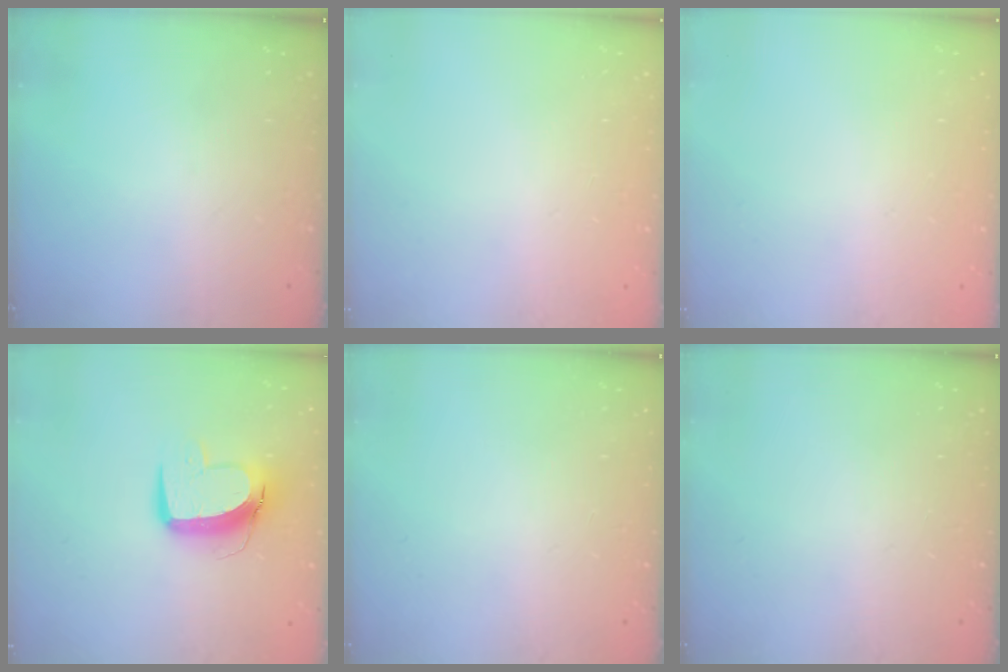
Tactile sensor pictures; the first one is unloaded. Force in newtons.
{"total": 0.0}
{"total": 0.0}
{"total": 11.7, "press": 11.6, "slide": 1.2}
{"total": 0.0}
{"total": 0.0}